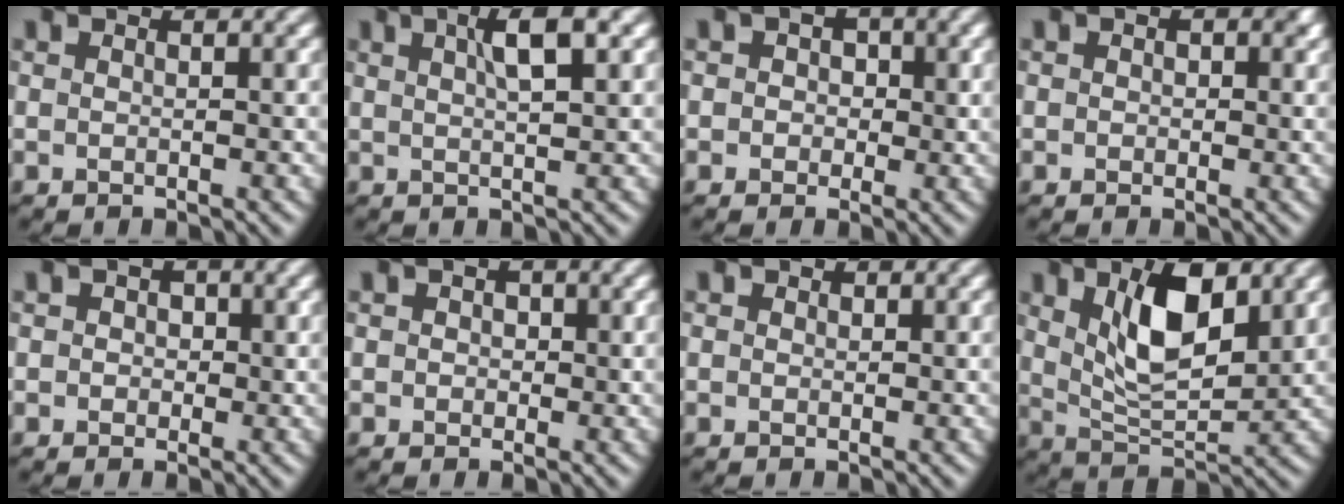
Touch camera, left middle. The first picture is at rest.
{"total": 3.1, "force": [1.6, 0.4, 2.6], "torque": [-0.036, 0.014, 0.023]}
{"total": 2.4, "force": [0.6, 2.3, 0.8], "torque": [0.022, 0.013, -0.014]}
{"total": 1.0, "force": [0.1, 1.0, 0.3], "torque": [0.004, -0.002, -0.002]}
{"total": 1.8, "force": [0.5, 1.6, 0.5], "torque": [0.016, 0.010, -0.010]}
{"total": 1.4, "force": [0.4, 1.3, 0.4], "torque": [0.014, 0.008, -0.008]}
{"total": 1.1, "force": [0.5, 1.0, 0.2], "torque": [0.010, 0.002, -0.007]}
{"total": 6.6, "force": [2.6, 2.8, 5.4], "torque": [-0.104, 0.002, 0.046]}